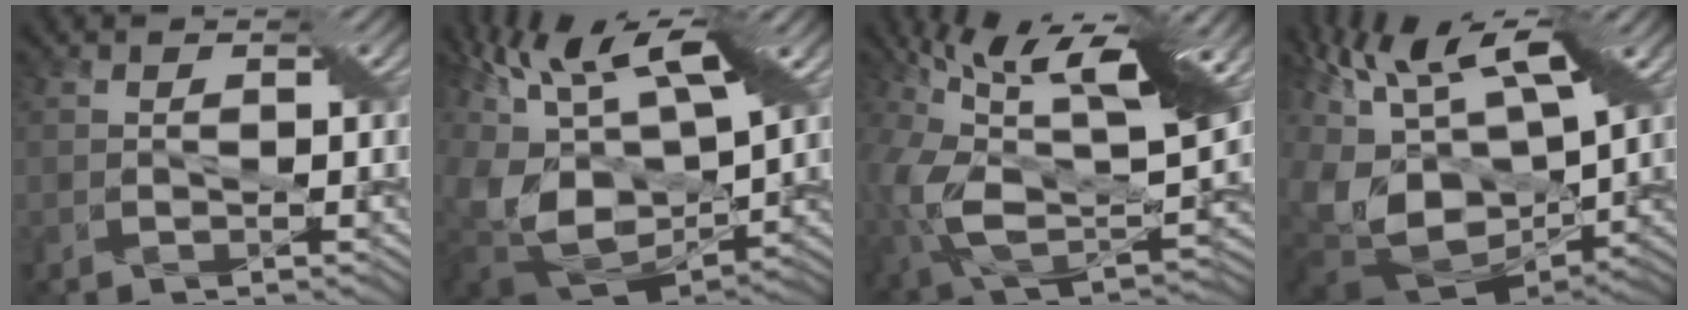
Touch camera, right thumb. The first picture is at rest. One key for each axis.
{"total": 17.4, "fx": 3.0, "fy": 9.1, "fz": 14.5, "tx": -0.278, "ty": 0.042, "tz": 0.101}
{"total": 17.0, "fx": 5.4, "fy": 8.4, "fz": 13.8, "tx": -0.287, "ty": 0.004, "tz": 0.089}
{"total": 17.4, "fx": -0.6, "fy": 9.4, "fz": 14.6, "tx": -0.276, "ty": 0.019, "tz": 0.013}